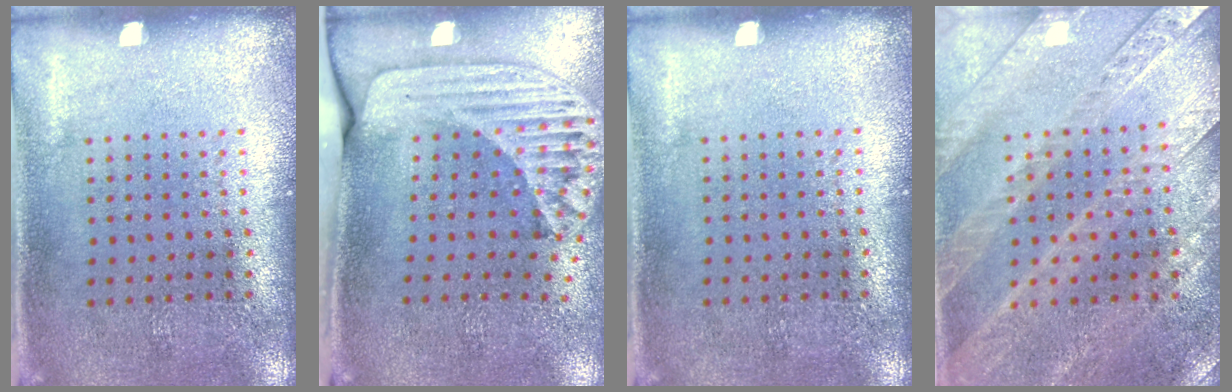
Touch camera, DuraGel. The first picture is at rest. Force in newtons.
{"total": 2.3, "press": 1.7, "slide": 1.5}
{"total": 0.0}
{"total": 2.9, "press": 2.7, "slide": 1.1}